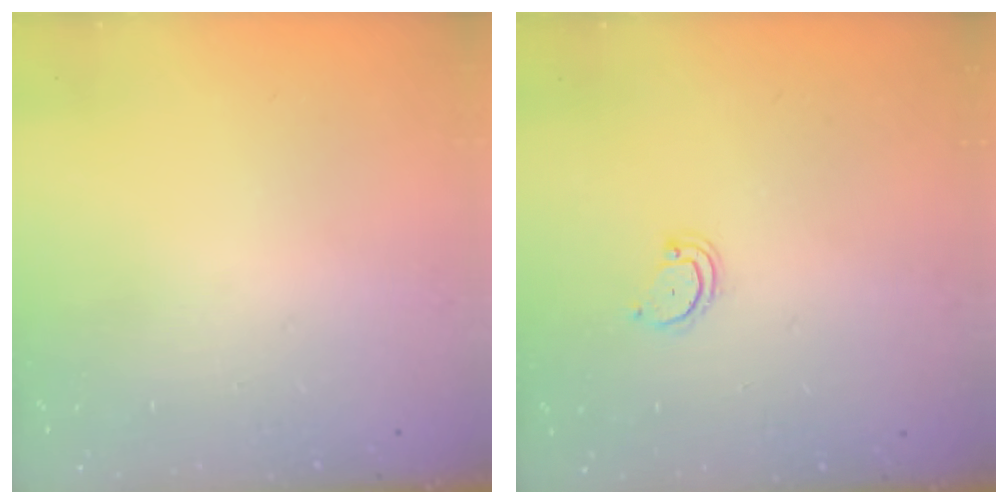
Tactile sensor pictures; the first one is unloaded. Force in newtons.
{"total": 2.3, "press": 2.3, "slide": 0.2}